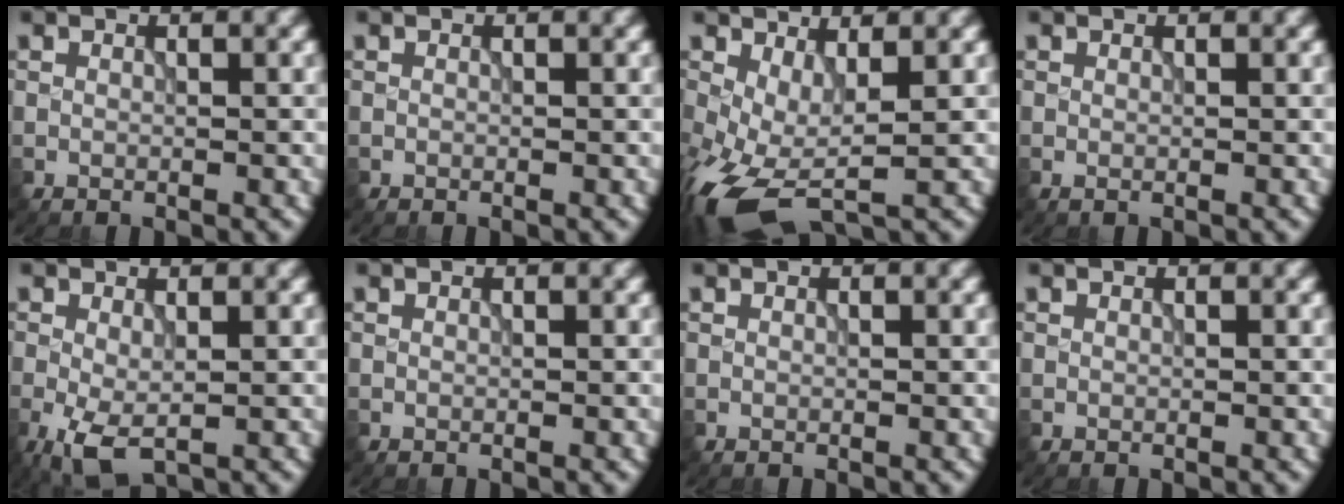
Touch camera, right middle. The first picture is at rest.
{"total": 0.0}
{"total": 7.5, "force": [-2.0, 3.4, 6.4], "torque": [-0.155, -0.017, -0.030]}
{"total": 0.0}
{"total": 3.8, "force": [-1.2, 1.7, 3.1], "torque": [-0.077, -0.009, -0.022]}
{"total": 0.0}
{"total": 0.0}
{"total": 0.0}